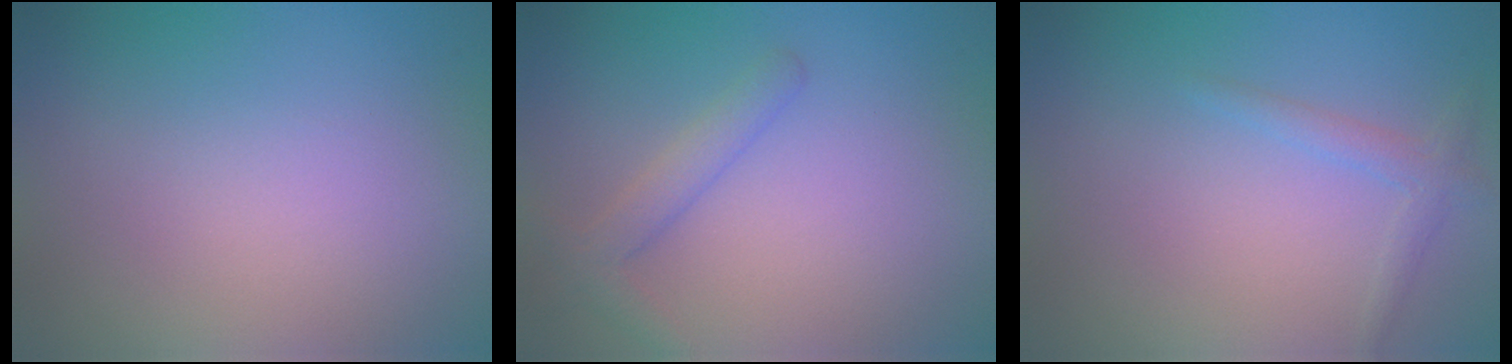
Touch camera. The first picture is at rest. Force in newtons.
{"total": 2.3, "press": 2.3, "slide": 0.1}
{"total": 1.5, "press": 1.5, "slide": 0.1}